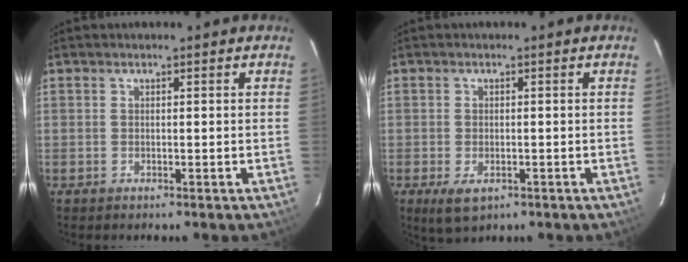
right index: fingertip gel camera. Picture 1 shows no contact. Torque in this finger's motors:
{"motor_torque": [0.28, -0.29, 0.19, 0.02]}